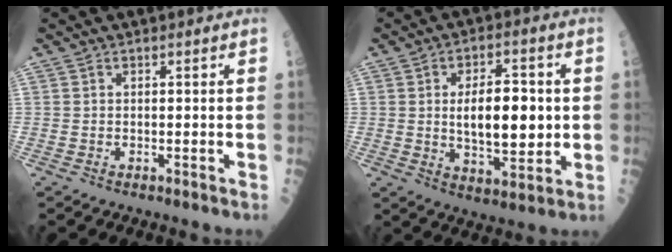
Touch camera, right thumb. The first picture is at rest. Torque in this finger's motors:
{"motor_torque": [-0.20, 0.52, -0.03, -0.16, 0.07]}